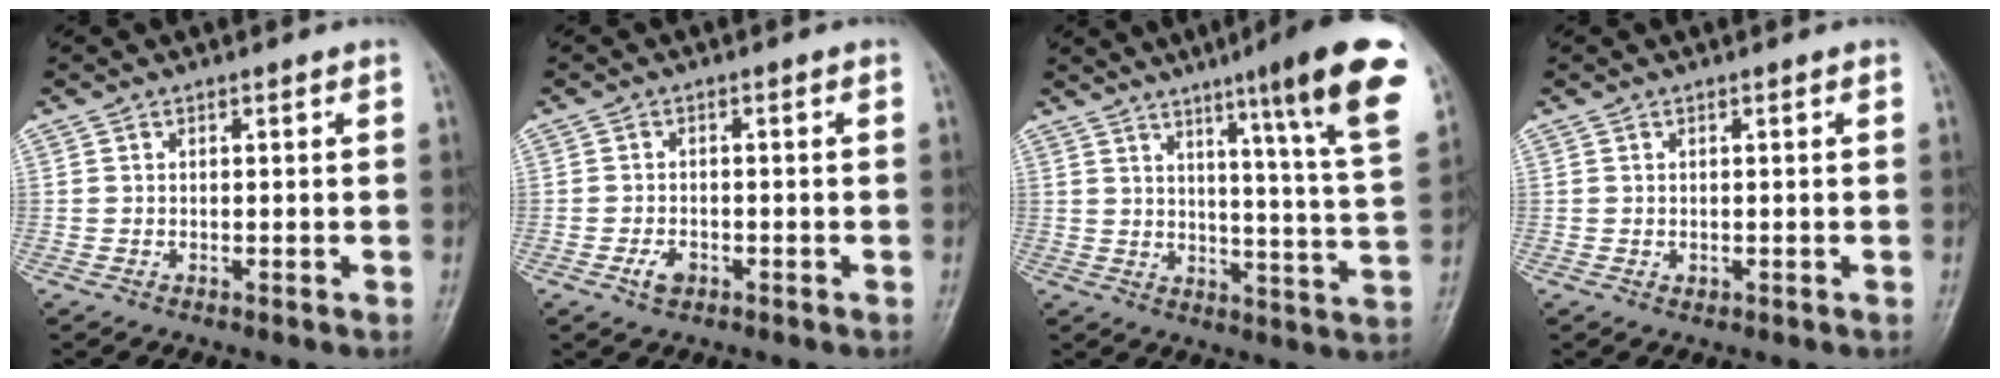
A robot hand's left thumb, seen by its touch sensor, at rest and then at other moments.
{"total": 2.5, "force": [-1.3, 1.5, 1.6], "torque": [-0.030, 0.005, -0.021]}
{"total": 19.0, "force": [10.6, 1.1, 15.7], "torque": [-0.195, -0.052, 0.135]}
{"total": 0.5, "force": [0.0, 0.4, 0.3], "torque": [-0.002, -0.001, 0.001]}